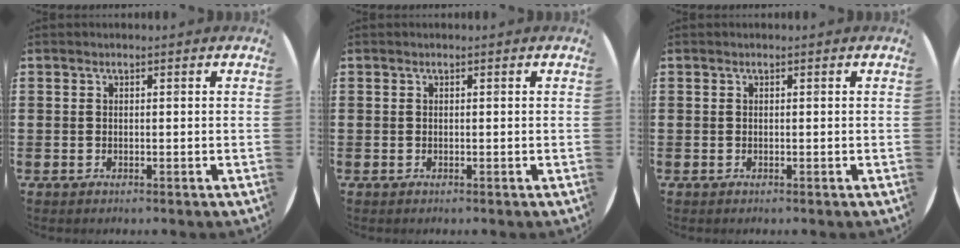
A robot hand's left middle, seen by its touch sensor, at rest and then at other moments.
{"total": 0.0}
{"total": 0.0}